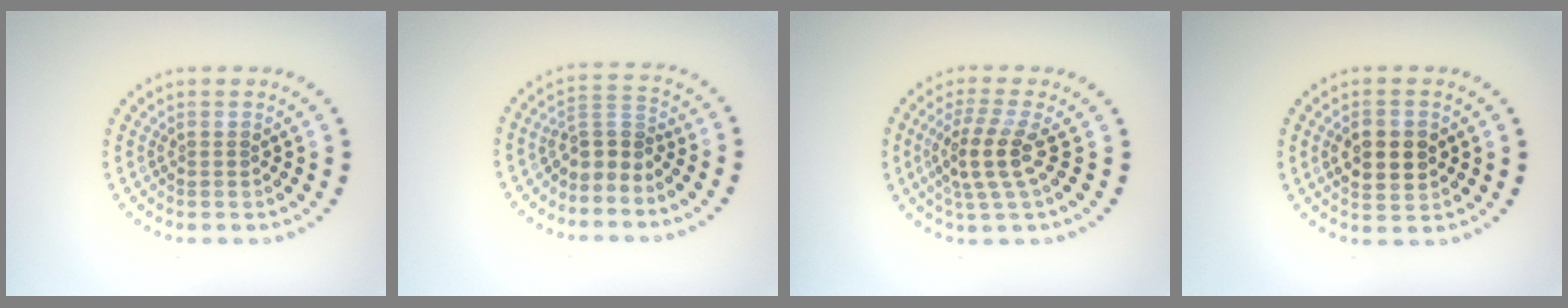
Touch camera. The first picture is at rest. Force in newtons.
{"total": 2.7, "press": 2.0, "slide": 1.9}
{"total": 3.6, "press": 3.0, "slide": 2.0}
{"total": 4.4, "press": 4.4, "slide": 0.1}